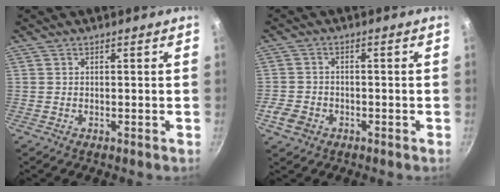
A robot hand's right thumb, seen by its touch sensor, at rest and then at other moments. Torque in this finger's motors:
{"motor_torque": [0.90, 0.55, 0.10, -0.52, -0.01]}